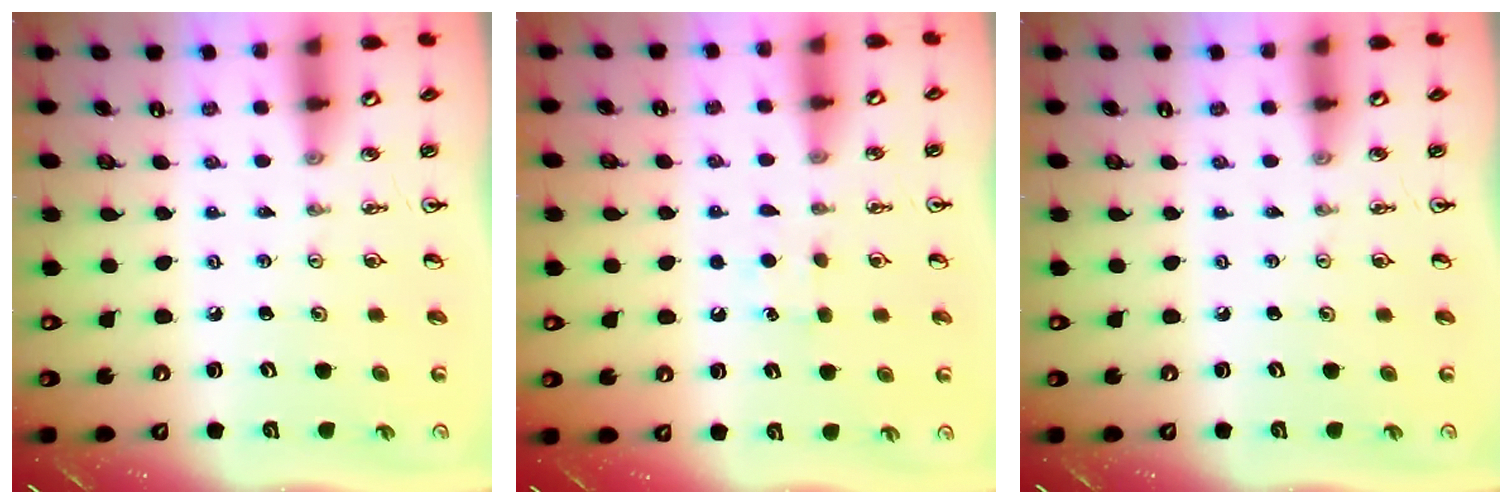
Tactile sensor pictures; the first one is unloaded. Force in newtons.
{"total": 4.8, "press": 4.7, "slide": 0.6}
{"total": 0.0}